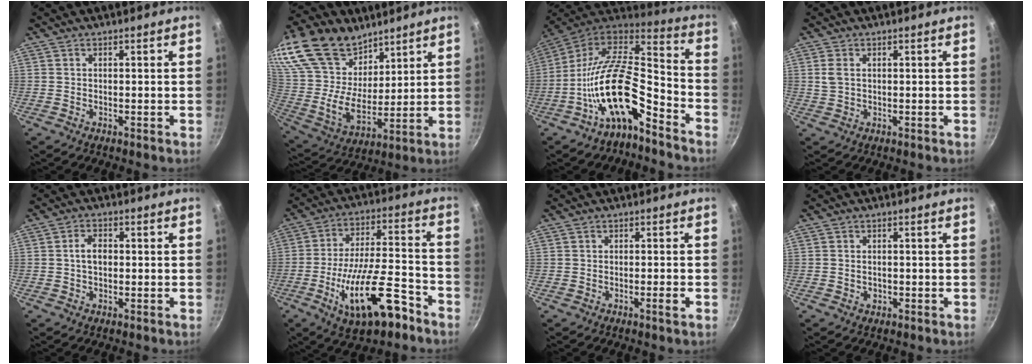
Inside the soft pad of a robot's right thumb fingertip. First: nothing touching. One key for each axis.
{"total": 27.5, "fx": 17.2, "fy": 16.4, "fz": 13.8, "tx": -0.286, "ty": -0.044, "tz": 0.326}
{"total": 19.2, "fx": -8.8, "fy": 8.0, "fz": 15.1, "tx": -0.260, "ty": 0.070, "tz": -0.172}
{"total": 2.6, "fx": 0.6, "fy": 1.6, "fz": 1.9, "tx": -0.040, "ty": 0.000, "tz": 0.014}
{"total": 3.5, "fx": 0.1, "fy": 2.3, "fz": 2.7, "tx": -0.037, "ty": 0.011, "tz": -0.002}
{"total": 18.5, "fx": -8.9, "fy": 6.9, "fz": 14.6, "tx": -0.231, "ty": 0.046, "tz": -0.143}
{"total": 1.5, "fx": -0.8, "fy": 0.0, "fz": 1.3, "tx": -0.023, "ty": 0.007, "tz": -0.011}
{"total": 1.3, "fx": -0.4, "fy": 1.1, "fz": 0.6, "tx": -0.008, "ty": 0.001, "tz": -0.005}